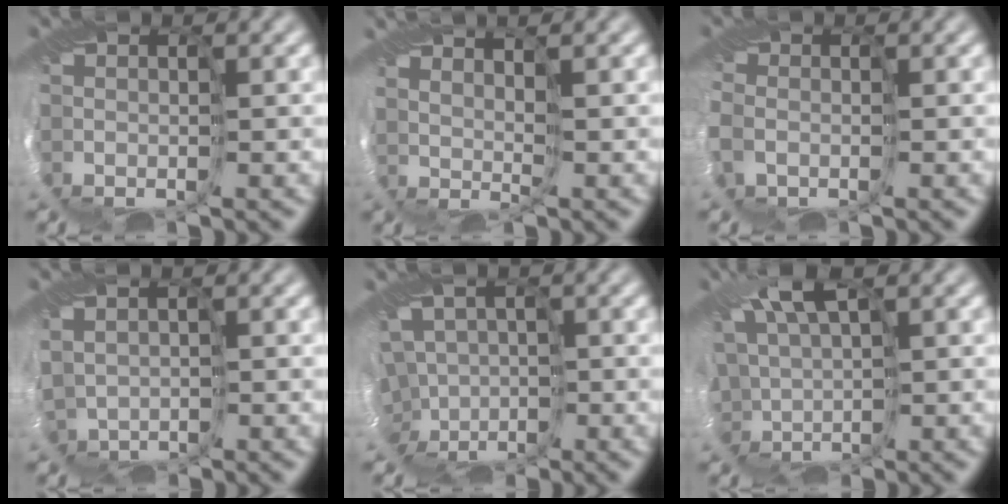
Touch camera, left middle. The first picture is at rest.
{"total": 2.9, "force": [2.6, -1.1, -0.6], "torque": [0.007, 0.006, 0.039]}
{"total": 4.0, "force": [-0.3, 3.6, 1.6], "torque": [-0.061, 0.001, -0.006]}
{"total": 1.9, "force": [1.0, 1.5, 0.5], "torque": [-0.021, 0.003, 0.021]}
{"total": 6.8, "force": [-0.8, 6.0, 3.2], "torque": [-0.045, 0.003, -0.028]}
{"total": 4.8, "force": [2.6, 2.5, 3.2], "torque": [-0.095, 0.006, 0.050]}